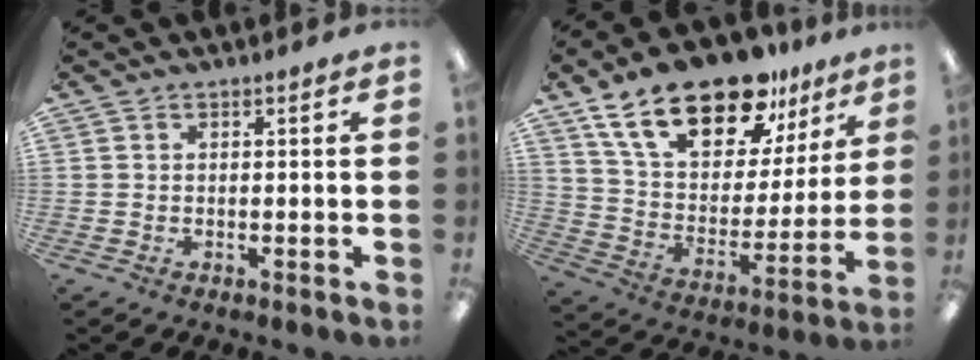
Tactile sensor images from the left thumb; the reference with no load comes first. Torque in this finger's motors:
{"motor_torque": [0.50, 0.52, 1.72, -1.05, 0.49]}